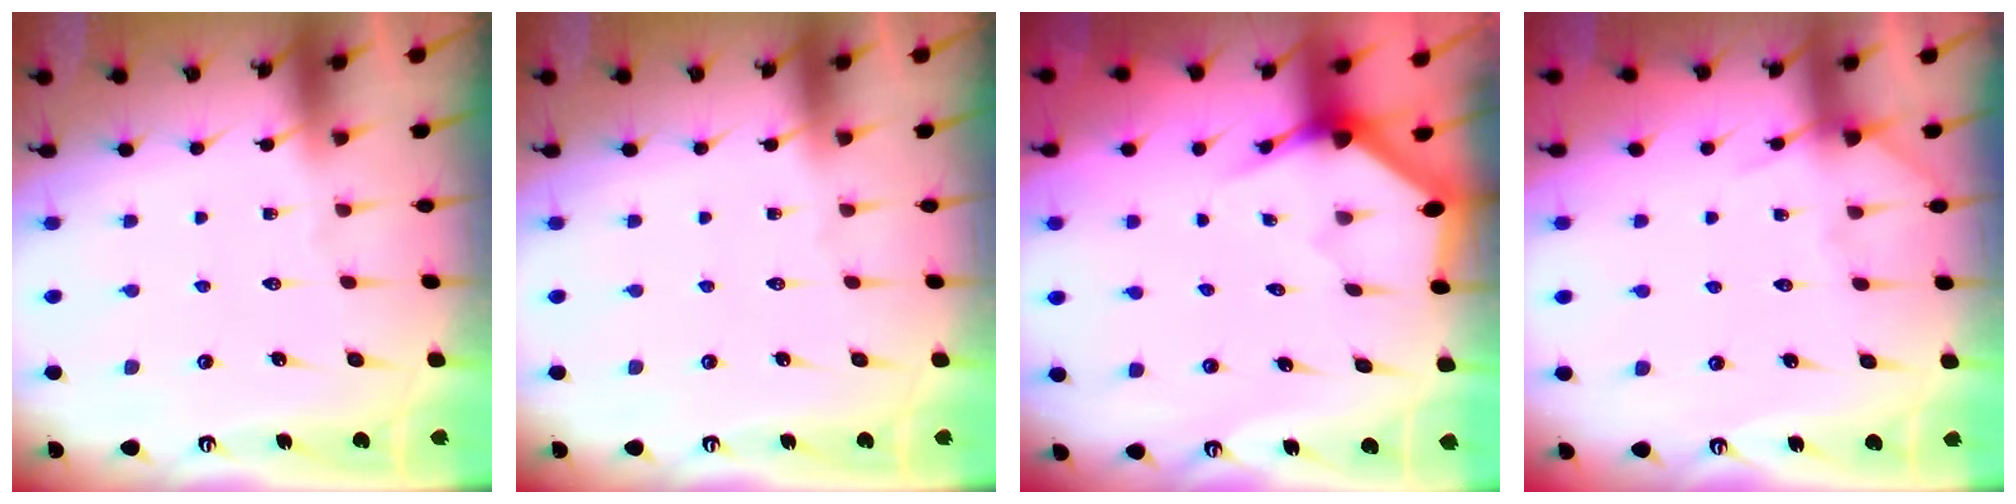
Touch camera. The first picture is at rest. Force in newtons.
{"total": 0.0}
{"total": 3.3, "press": 3.3, "slide": 0.1}
{"total": 5.1, "press": 5.0, "slide": 0.7}